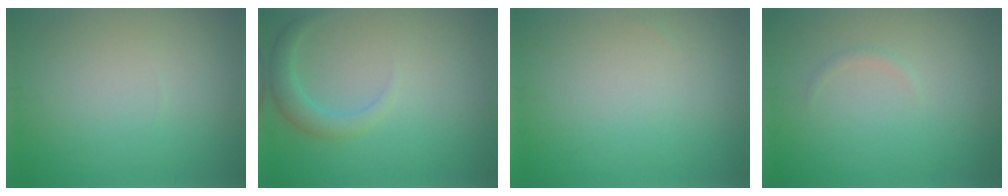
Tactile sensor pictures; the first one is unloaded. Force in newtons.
{"total": 2.4, "press": 2.4, "slide": 0.2}
{"total": 0.0}
{"total": 0.6, "press": 0.6, "slide": 0.0}